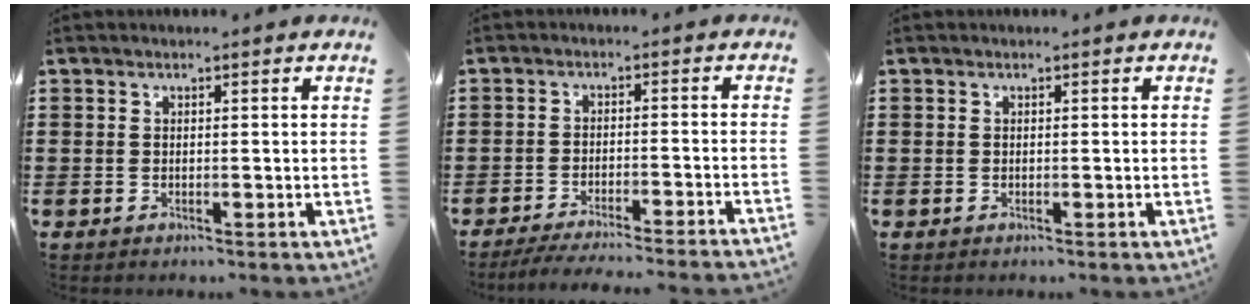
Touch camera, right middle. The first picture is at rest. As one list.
[{"total": 3.9, "force": [-3.7, -0.2, 1.3], "torque": [-0.020, -0.004, -0.073]}, {"total": 0.0}]